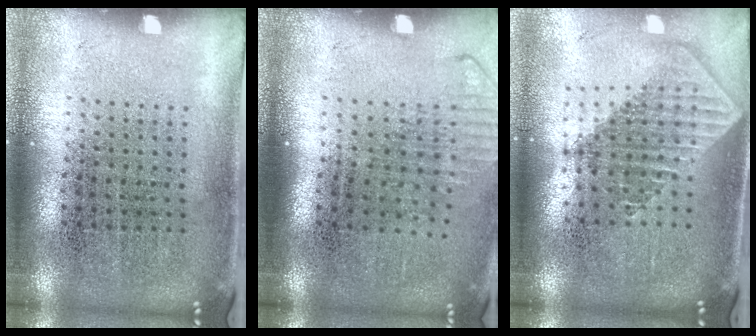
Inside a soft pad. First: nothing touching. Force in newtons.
{"total": 1.3, "press": 1.0, "slide": 0.7}
{"total": 2.0, "press": 1.6, "slide": 1.2}